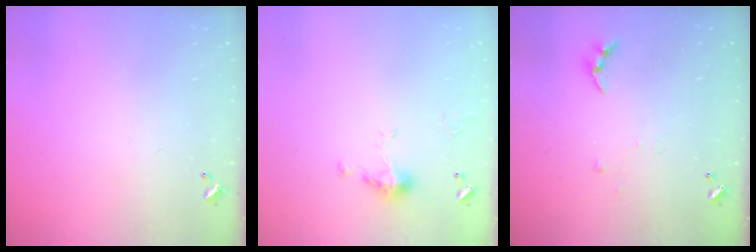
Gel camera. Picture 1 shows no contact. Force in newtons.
{"total": 5.0, "press": 5.0, "slide": 0.7}
{"total": 4.3, "press": 4.3, "slide": 0.4}